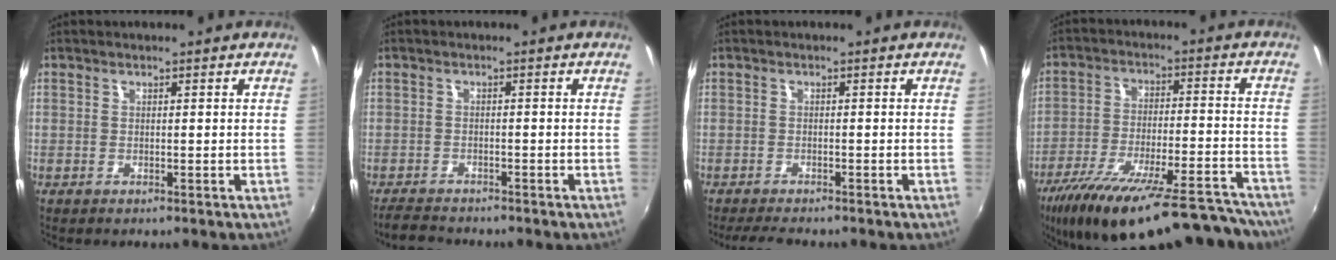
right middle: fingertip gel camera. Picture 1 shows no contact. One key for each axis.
{"total": 4.2, "fx": -4.0, "fy": 0.9, "fz": 1.0, "tx": -0.040, "ty": -0.012, "tz": -0.071}
{"total": 4.8, "fx": -4.1, "fy": 0.9, "fz": 2.3, "tx": -0.051, "ty": -0.020, "tz": -0.069}
{"total": 27.1, "fx": -22.6, "fy": 6.8, "fz": 13.4, "tx": -0.236, "ty": -0.034, "tz": -0.326}